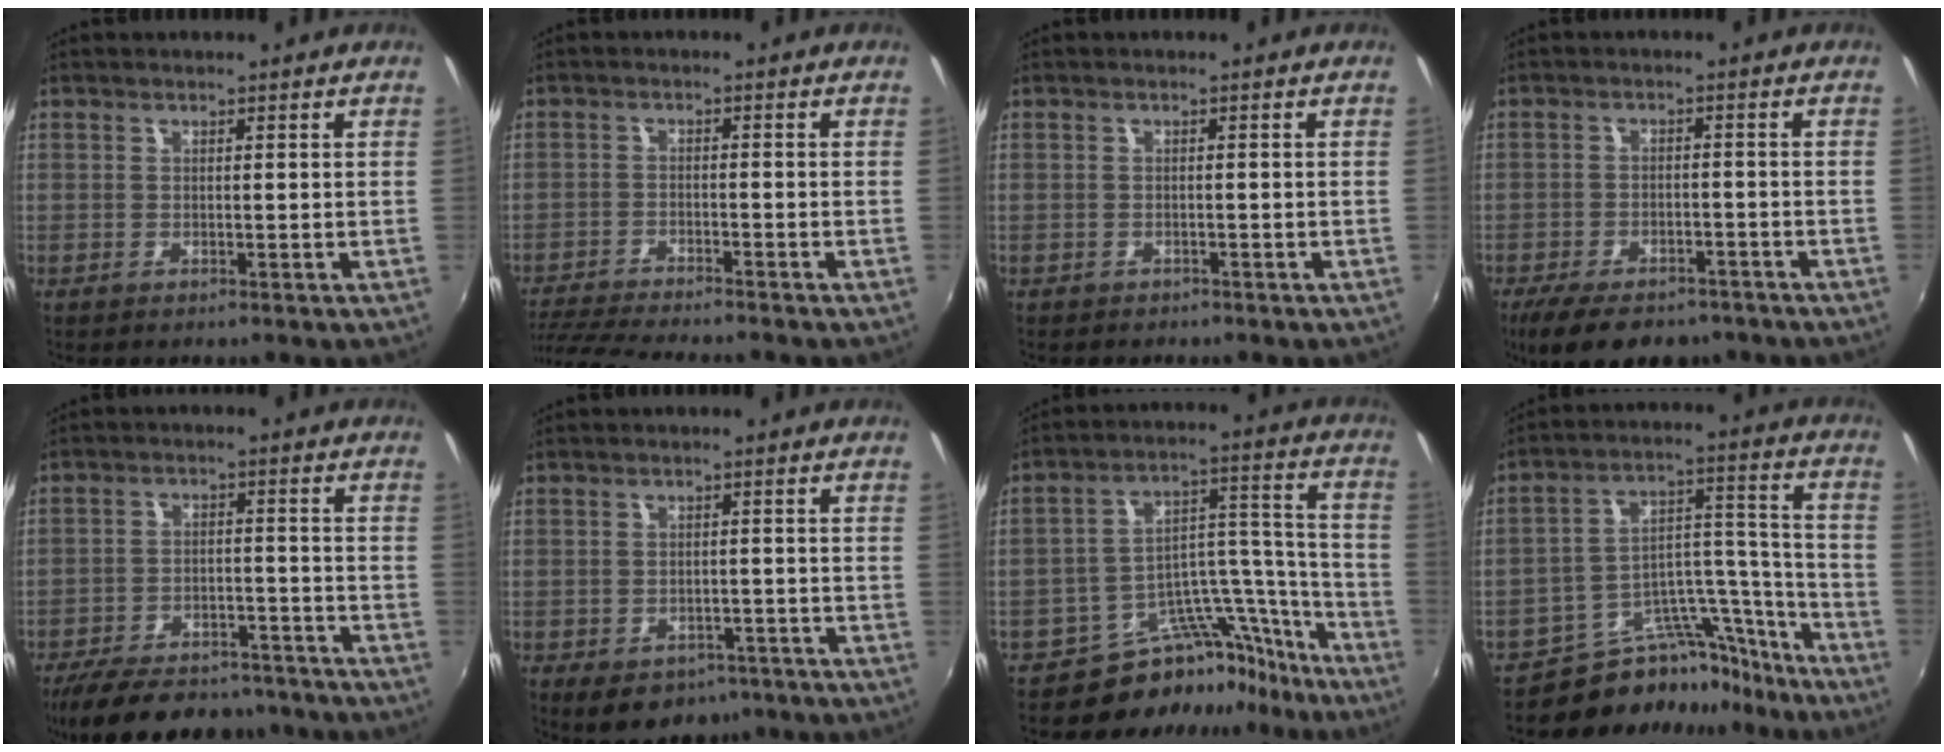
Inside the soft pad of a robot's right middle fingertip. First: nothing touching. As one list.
[{"total": 10.5, "force": [-9.6, 0.5, 4.2], "torque": [-0.107, -0.023, -0.165]}, {"total": 1.4, "force": [-1.1, 0.9, 0.2], "torque": [-0.008, -0.002, -0.014]}, {"total": 12.5, "force": [-9.4, 5.4, 6.1], "torque": [-0.137, -0.020, -0.143]}, {"total": 20.1, "force": [-16.7, 7.7, 8.2], "torque": [-0.176, 0.005, -0.230]}, {"total": 9.2, "force": [-5.6, 6.0, 4.0], "torque": [-0.083, -0.012, -0.066]}, {"total": 14.8, "force": [-13.3, 6.1, 2.0], "torque": [-0.011, 0.080, -0.208]}, {"total": 15.6, "force": [-14.3, 6.1, 1.9], "torque": [-0.014, 0.076, -0.221]}]